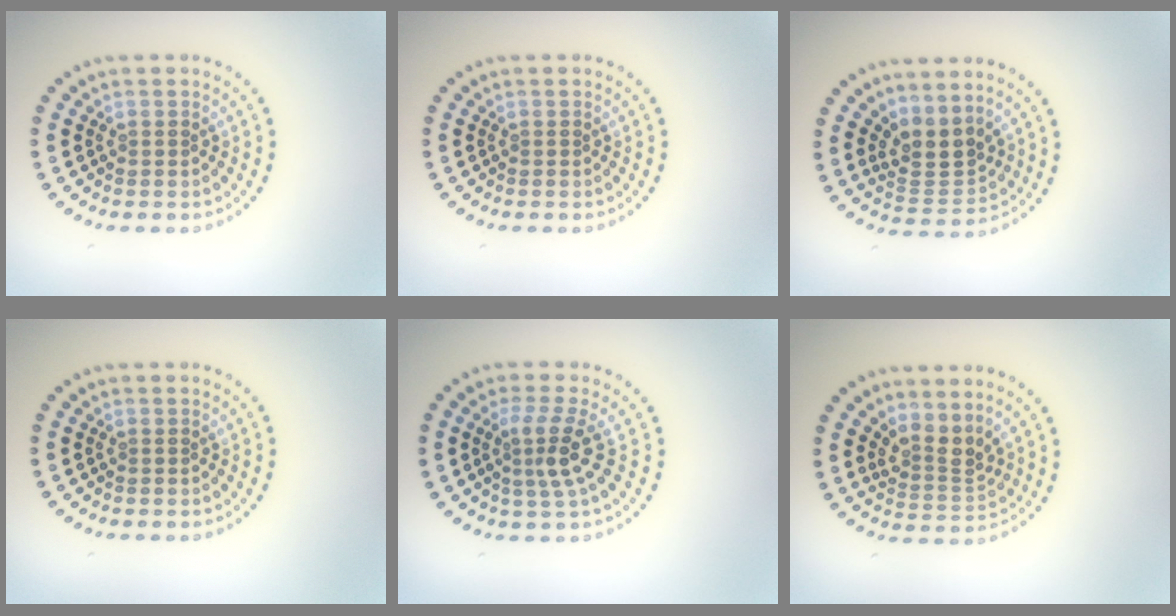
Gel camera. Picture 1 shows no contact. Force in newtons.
{"total": 0.0}
{"total": 3.1, "press": 2.4, "slide": 2.0}
{"total": 0.0}
{"total": 3.0, "press": 2.3, "slide": 1.9}
{"total": 2.8, "press": 2.0, "slide": 2.0}